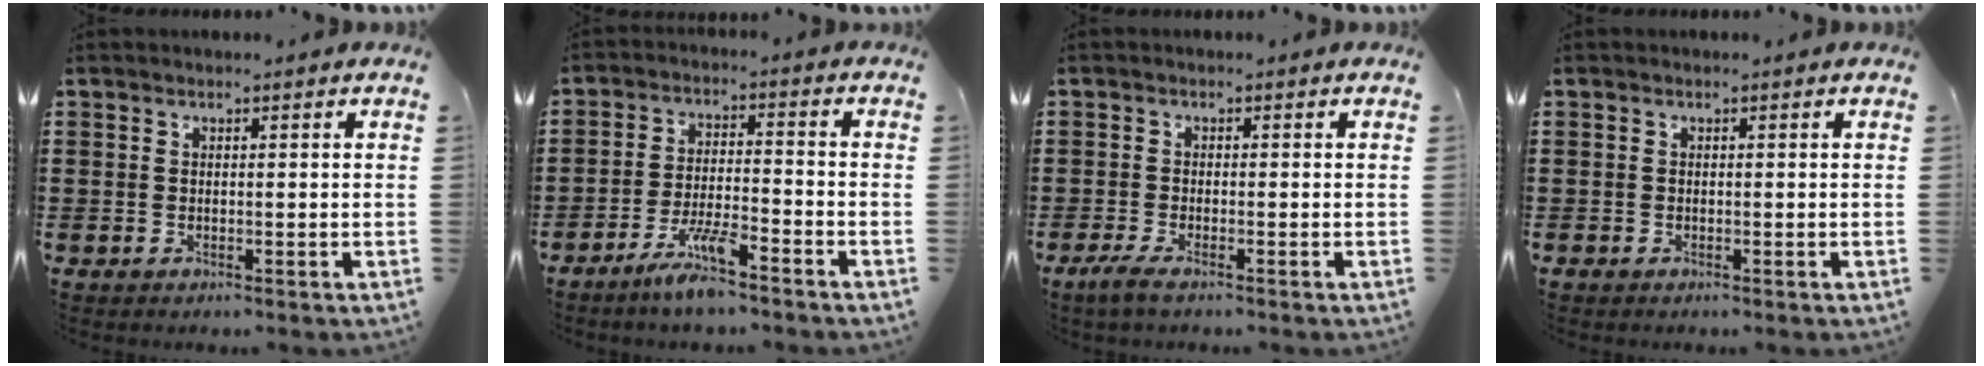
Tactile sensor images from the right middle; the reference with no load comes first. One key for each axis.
{"total": 6.5, "fx": -5.1, "fy": 0.7, "fz": 4.0, "tx": -0.084, "ty": -0.005, "tz": -0.098}
{"total": 1.8, "fx": -1.1, "fy": 0.3, "fz": 1.4, "tx": -0.032, "ty": -0.001, "tz": -0.024}
{"total": 0.0}